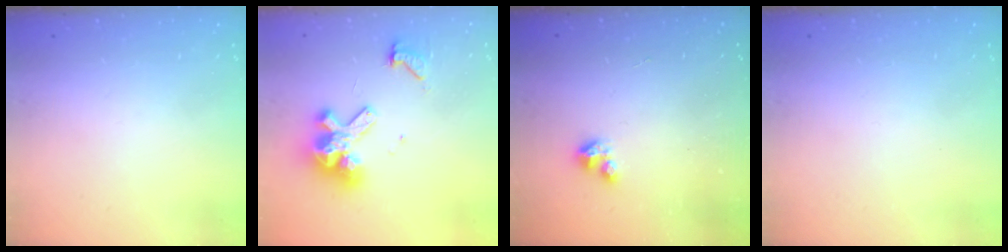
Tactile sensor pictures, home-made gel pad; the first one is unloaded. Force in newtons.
{"total": 11.4, "press": 11.4, "slide": 1.4}
{"total": 2.9, "press": 2.9, "slide": 0.2}
{"total": 0.0}